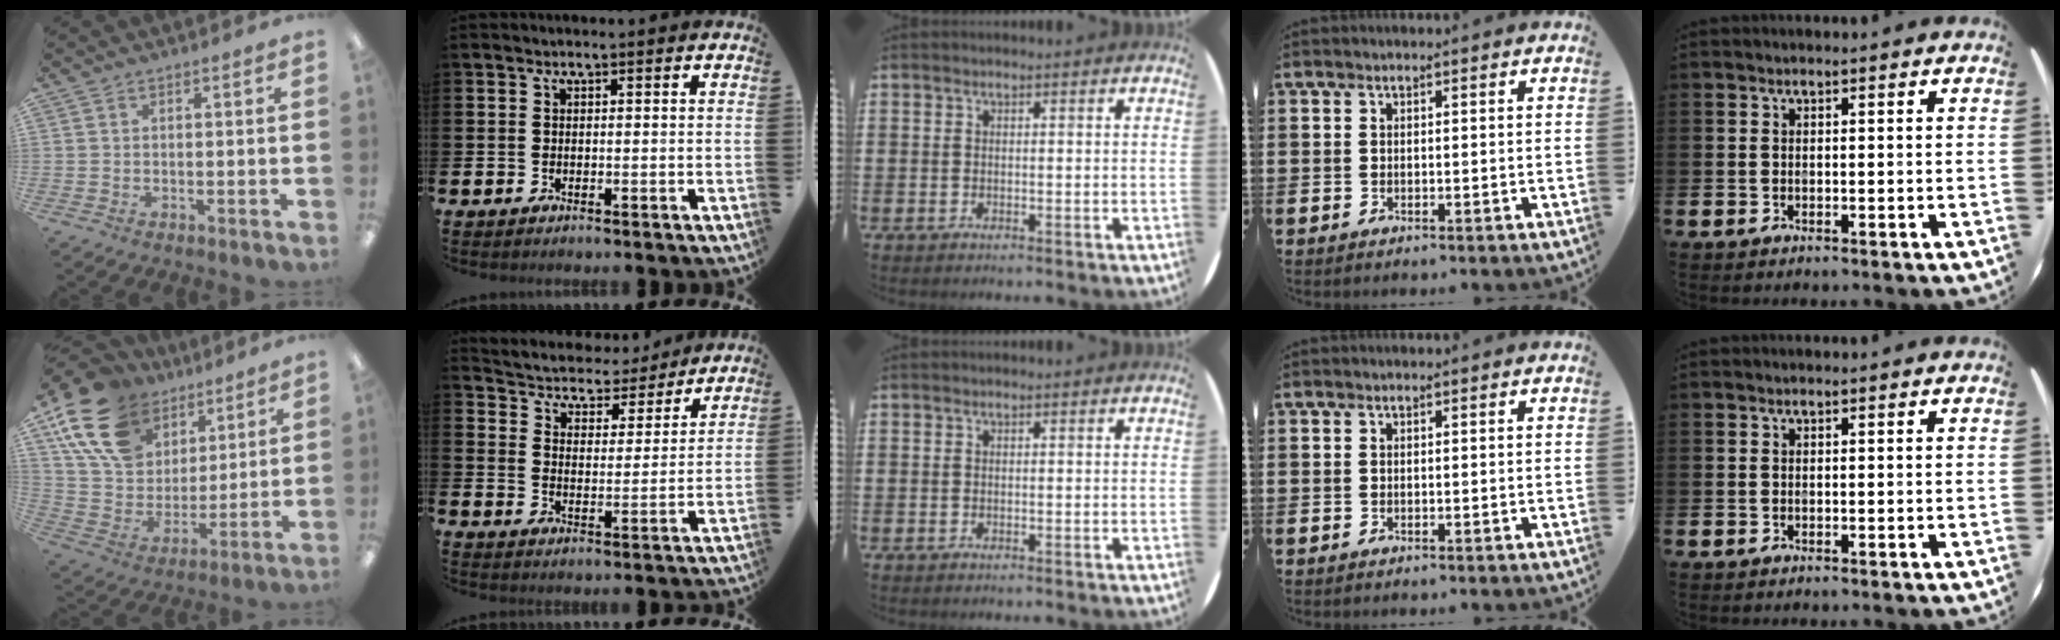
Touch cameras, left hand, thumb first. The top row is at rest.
{"thumb": {"total": 19.3, "force": [11.2, 12.8, 9.2], "torque": [-0.181, -0.042, 0.215]}, "index": {"total": 4.8, "force": [4.5, 1.6, -0.1], "torque": [-0.023, -0.046, 0.071]}}